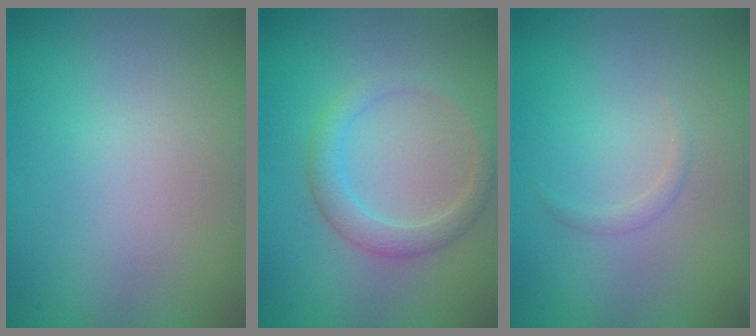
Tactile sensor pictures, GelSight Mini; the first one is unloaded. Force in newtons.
{"total": 2.4, "press": 2.4, "slide": 0.1}
{"total": 0.6, "press": 0.6, "slide": 0.0}